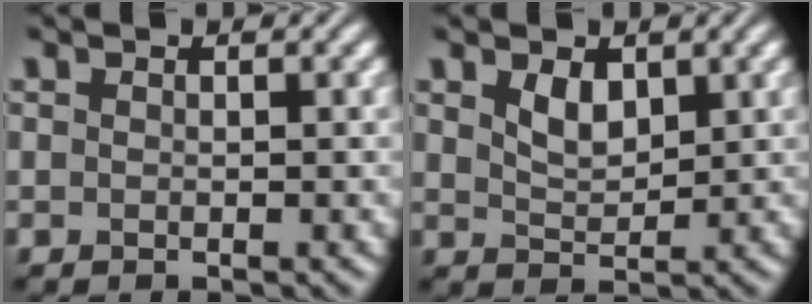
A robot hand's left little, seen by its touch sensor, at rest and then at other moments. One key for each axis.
{"total": 2.3, "fx": 1.2, "fy": 1.3, "fz": 1.5, "tx": -0.032, "ty": -0.004, "tz": 0.029}